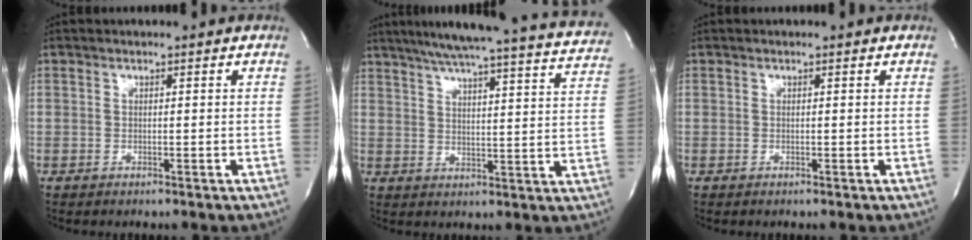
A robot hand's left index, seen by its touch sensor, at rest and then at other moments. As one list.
[{"total": 28.1, "force": [25.8, 1.4, 11.2], "torque": [-0.173, -0.054, 0.309]}, {"total": 0.0}]